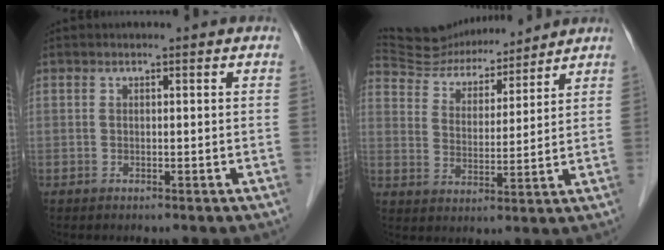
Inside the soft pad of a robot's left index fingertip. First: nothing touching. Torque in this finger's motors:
{"motor_torque": [0.34, -0.25, -0.02, -0.03]}